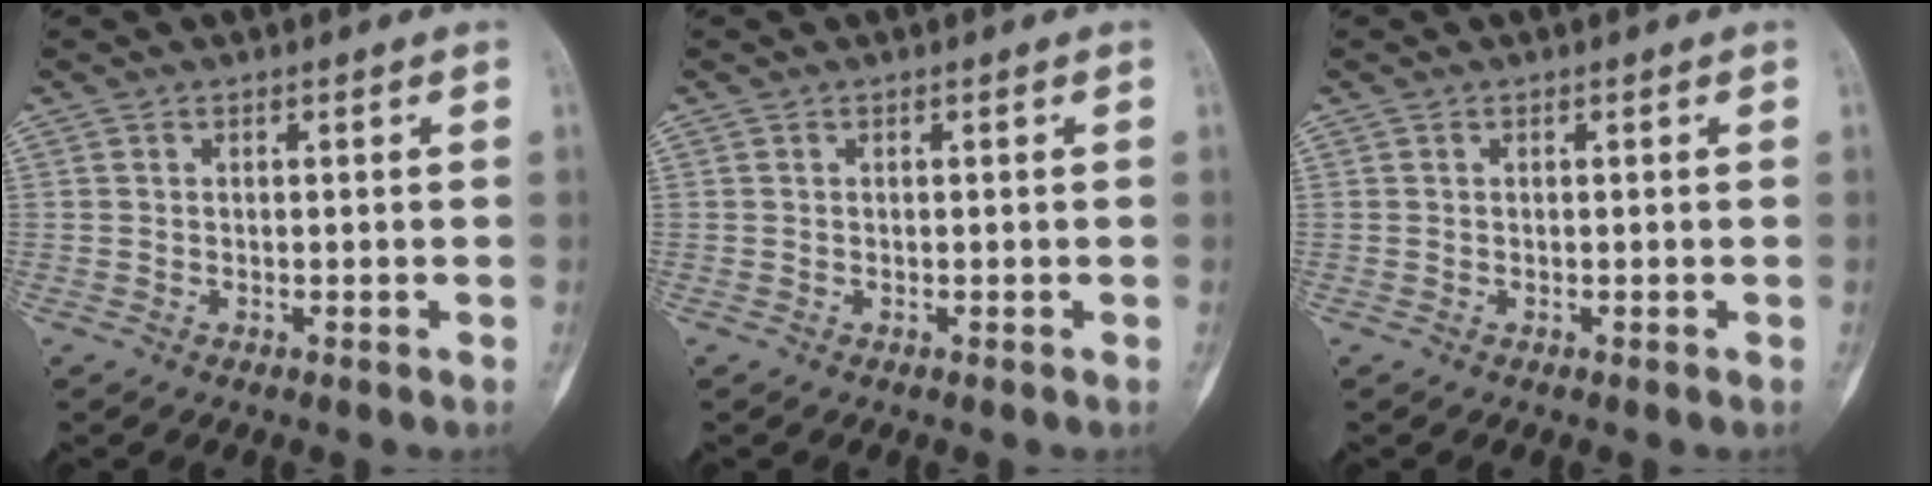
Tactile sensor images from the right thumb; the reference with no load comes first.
{"total": 0.0}
{"total": 0.0}